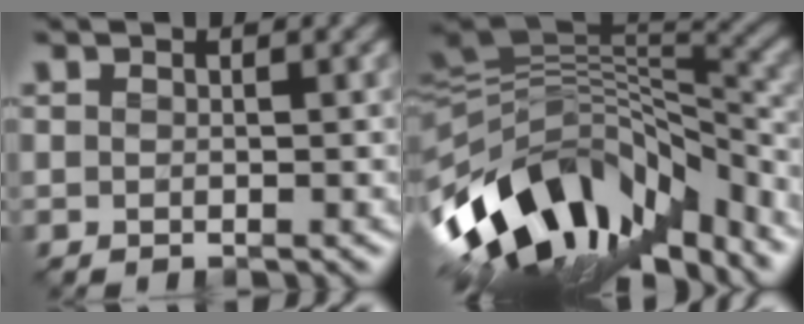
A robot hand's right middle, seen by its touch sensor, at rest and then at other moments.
{"total": 13.5, "force": [-6.3, 7.0, 9.6], "torque": [-0.187, 0.017, -0.110]}